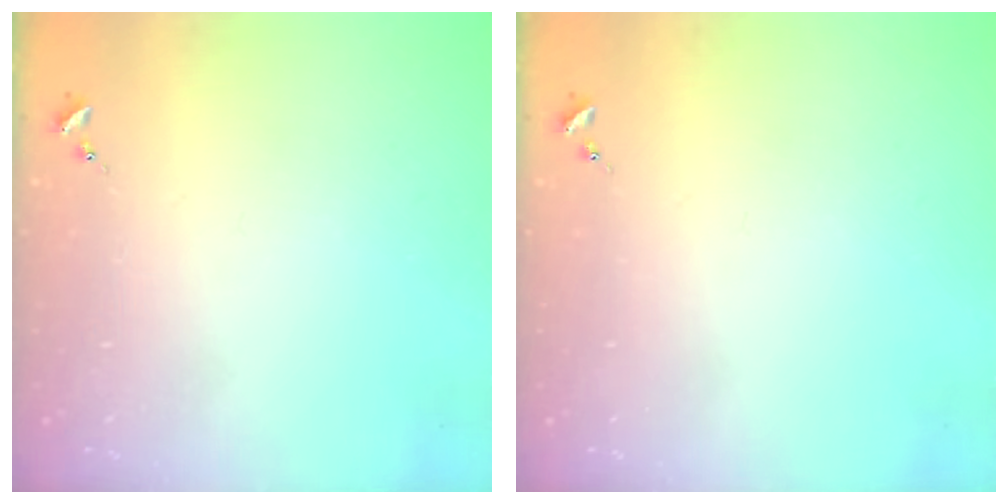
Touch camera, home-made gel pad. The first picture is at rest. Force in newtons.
{"total": 0.0}